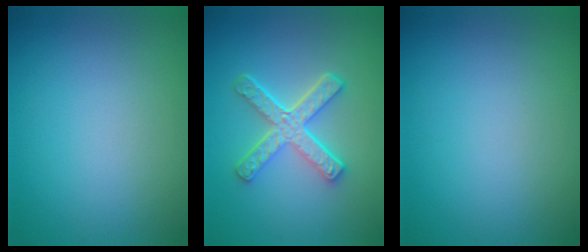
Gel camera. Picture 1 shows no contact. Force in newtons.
{"total": 4.8, "press": 3.6, "slide": 3.2}
{"total": 0.0}